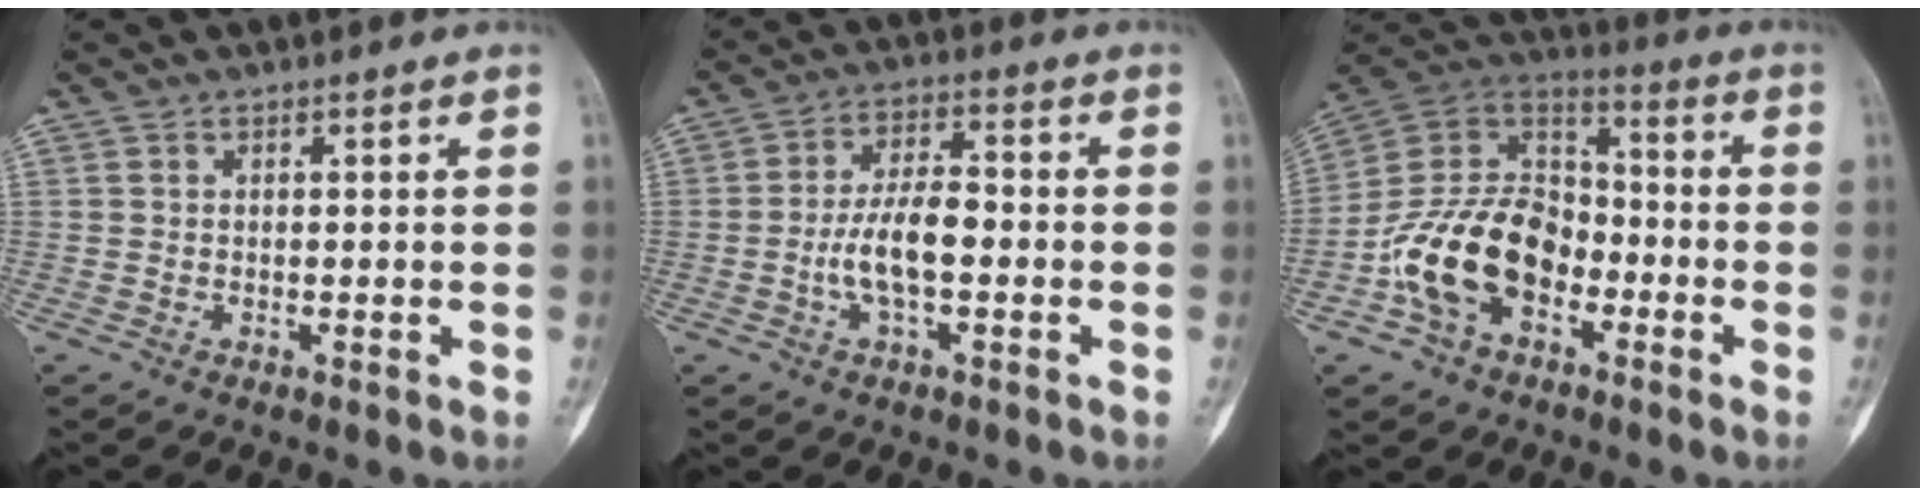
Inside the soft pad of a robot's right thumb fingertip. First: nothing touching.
{"total": 8.4, "force": [-1.7, 3.5, 7.4], "torque": [-0.143, 0.023, -0.034]}
{"total": 17.7, "force": [-6.0, 12.0, 11.5], "torque": [-0.193, 0.064, -0.115]}